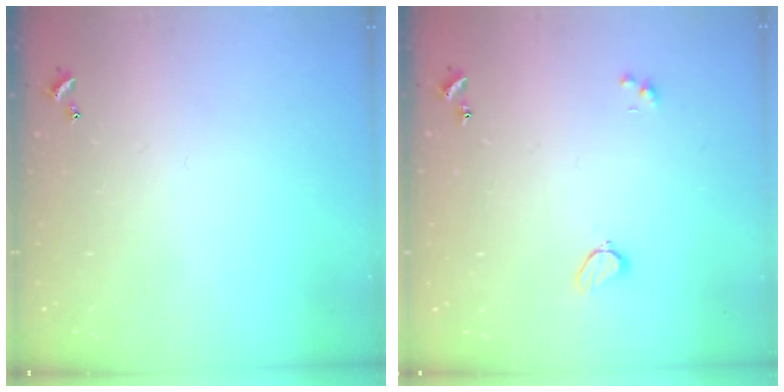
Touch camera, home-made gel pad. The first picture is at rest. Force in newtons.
{"total": 2.0, "press": 1.9, "slide": 0.6}